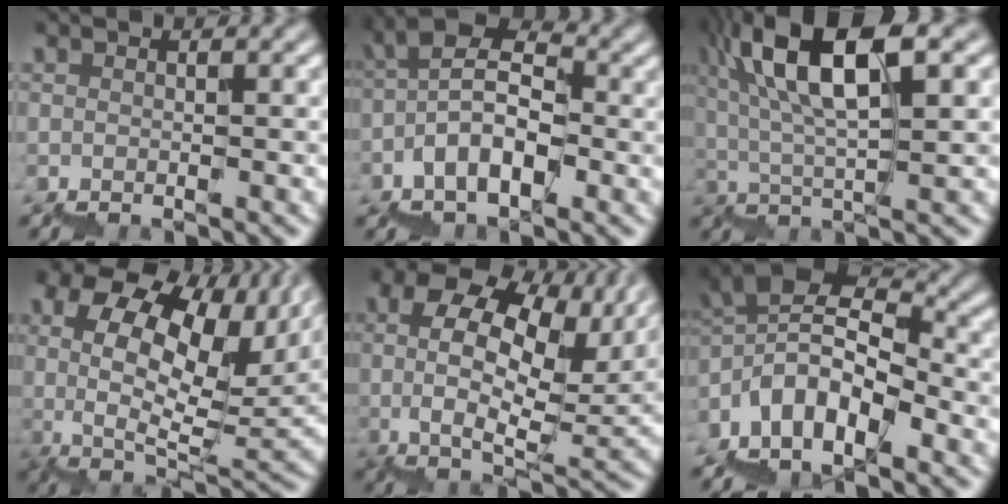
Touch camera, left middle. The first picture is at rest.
{"total": 5.0, "force": [-0.6, 2.8, 4.1], "torque": [-0.076, 0.030, -0.017]}
{"total": 8.9, "force": [4.8, 2.2, 7.2], "torque": [-0.123, 0.026, 0.087]}
{"total": 15.7, "force": [6.1, 7.8, 12.2], "torque": [-0.196, 0.020, 0.116]}
{"total": 13.4, "force": [5.1, 7.1, 10.1], "torque": [-0.193, 0.014, 0.104]}
{"total": 6.3, "force": [-2.2, 3.6, 4.8], "torque": [-0.078, 0.023, -0.052]}